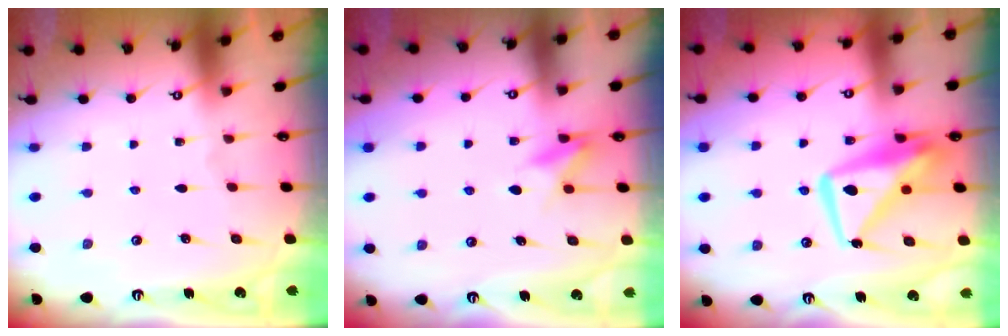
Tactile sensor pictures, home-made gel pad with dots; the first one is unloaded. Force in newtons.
{"total": 8.5, "press": 8.4, "slide": 1.3}
{"total": 13.4, "press": 13.3, "slide": 1.6}